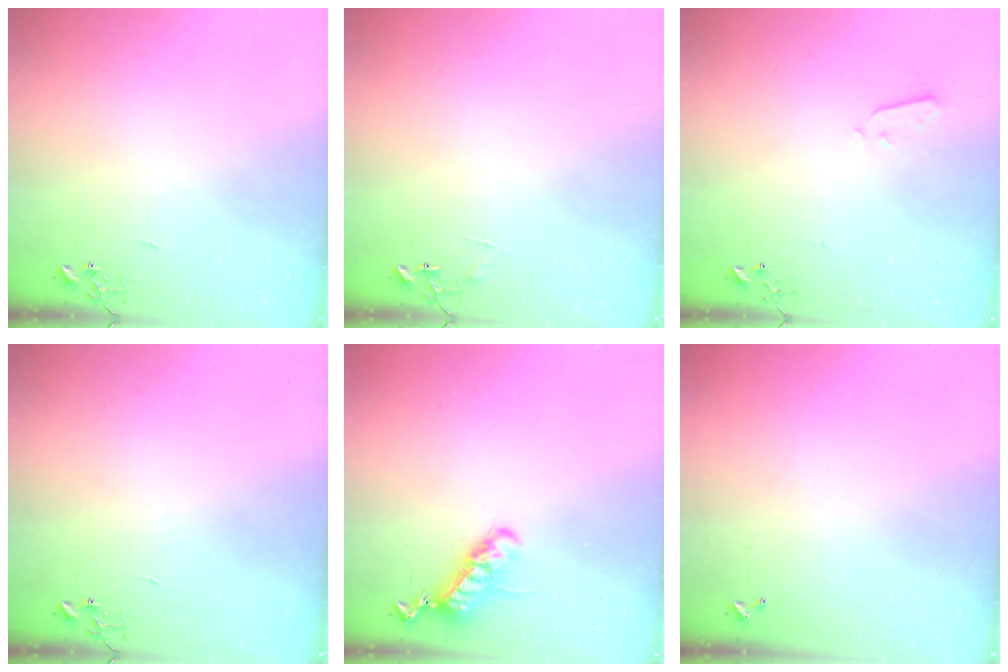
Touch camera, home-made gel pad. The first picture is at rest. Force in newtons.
{"total": 5.5, "press": 5.4, "slide": 0.4}
{"total": 2.2, "press": 2.1, "slide": 0.3}
{"total": 0.0}
{"total": 13.8, "press": 13.8, "slide": 0.7}
{"total": 0.0}